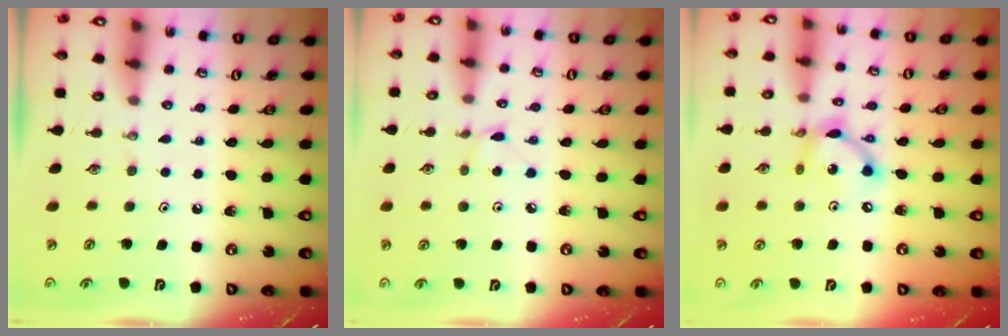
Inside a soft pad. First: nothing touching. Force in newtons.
{"total": 2.8, "press": 2.7, "slide": 0.4}
{"total": 10.2, "press": 10.1, "slide": 0.6}